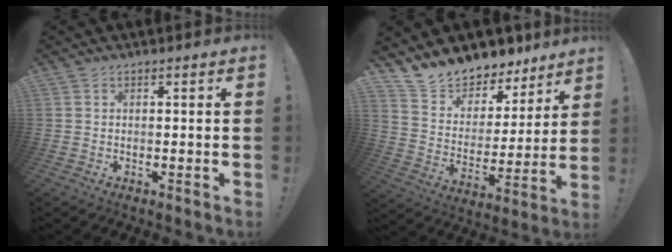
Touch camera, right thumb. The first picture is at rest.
{"total": 10.8, "force": [10.0, 3.9, 0.4], "torque": [-0.031, -0.098, 0.181]}